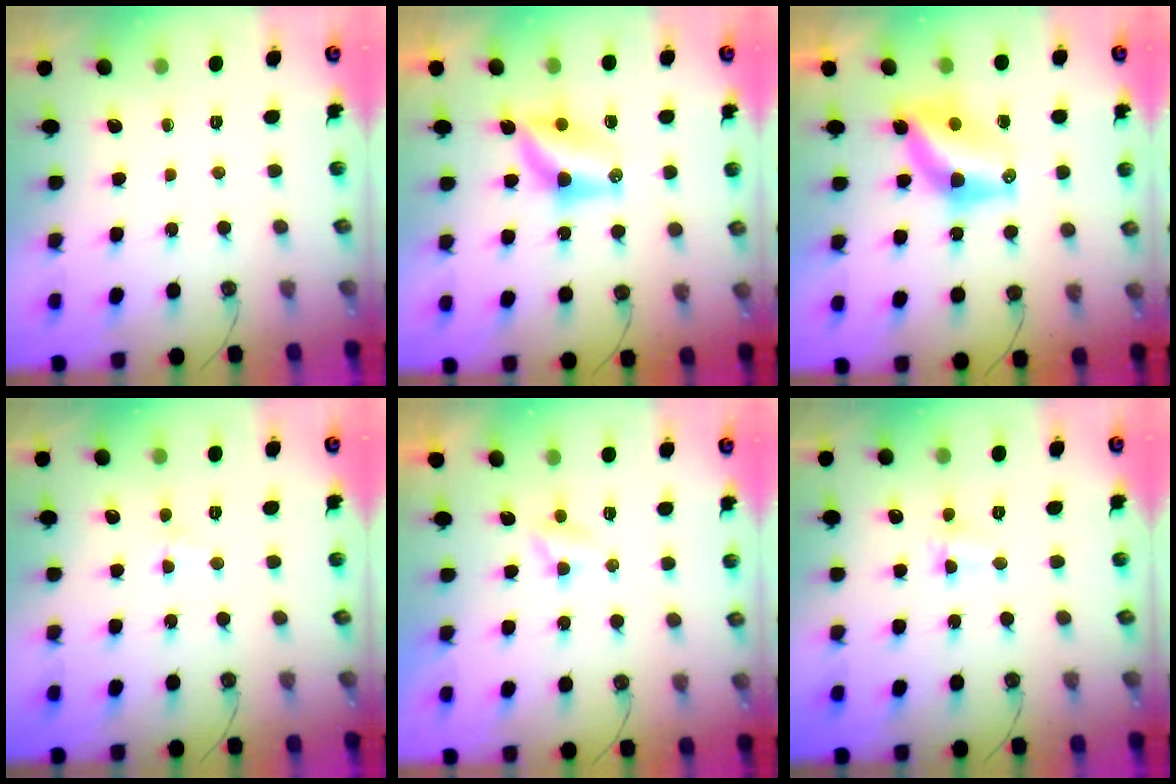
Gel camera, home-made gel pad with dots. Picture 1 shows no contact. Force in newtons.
{"total": 6.9, "press": 6.9, "slide": 0.5}
{"total": 8.2, "press": 8.2, "slide": 0.9}
{"total": 2.8, "press": 2.8, "slide": 0.6}
{"total": 2.8, "press": 2.8, "slide": 0.3}
{"total": 2.1, "press": 2.0, "slide": 0.5}